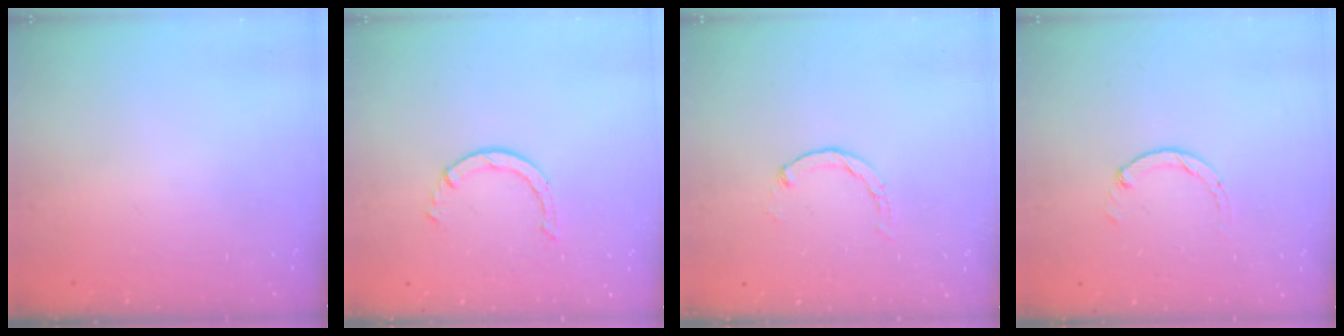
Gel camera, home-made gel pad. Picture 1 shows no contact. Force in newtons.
{"total": 2.5, "press": 2.5, "slide": 0.3}
{"total": 0.7, "press": 0.7, "slide": 0.2}
{"total": 0.0}